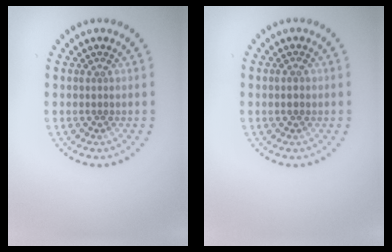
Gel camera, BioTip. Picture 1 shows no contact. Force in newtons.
{"total": 1.3, "press": 1.3, "slide": 0.2}